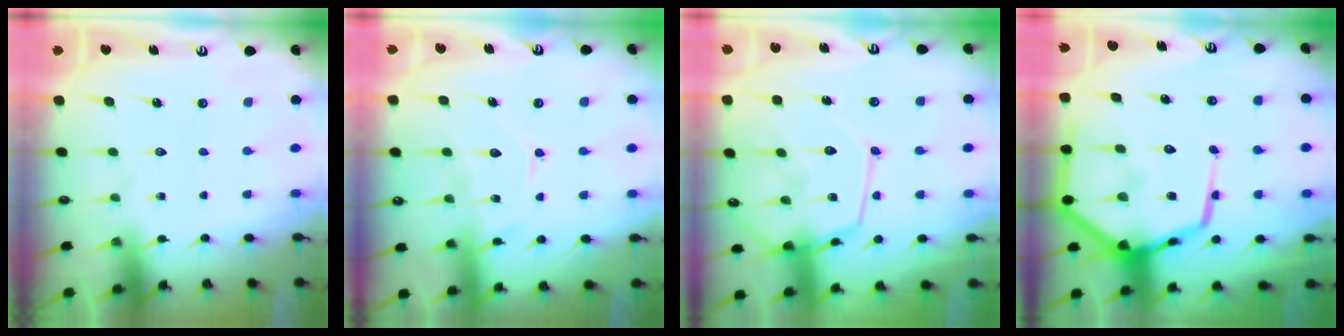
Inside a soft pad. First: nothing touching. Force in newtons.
{"total": 10.1, "press": 10.1, "slide": 1.0}
{"total": 15.2, "press": 15.2, "slide": 0.9}
{"total": 17.9, "press": 17.8, "slide": 1.8}